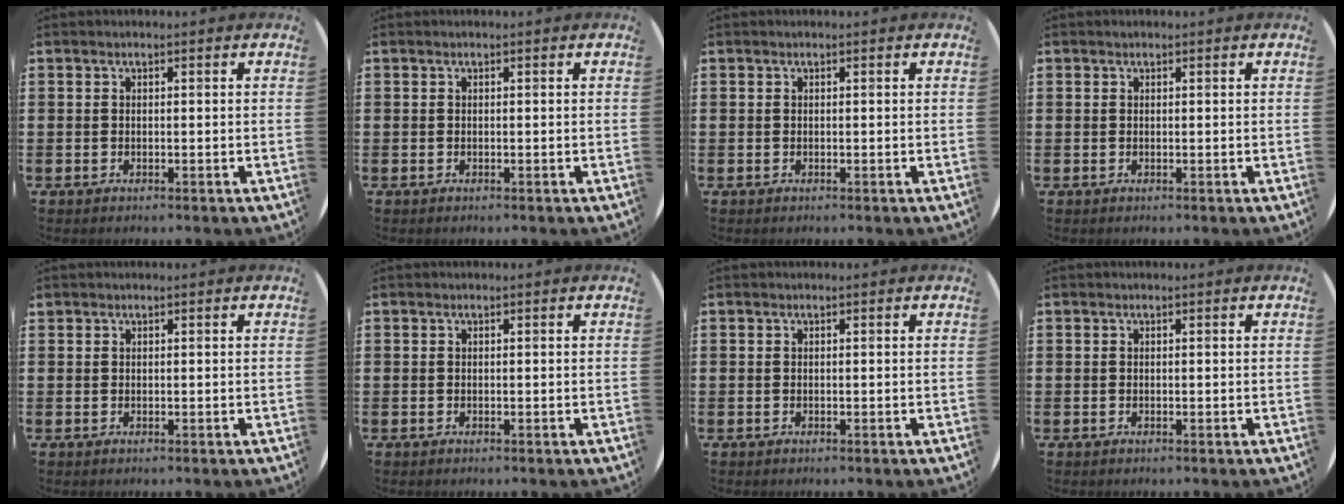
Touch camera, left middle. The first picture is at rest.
{"total": 0.0}
{"total": 0.0}
{"total": 0.0}
{"total": 0.0}
{"total": 0.0}
{"total": 0.0}
{"total": 0.0}